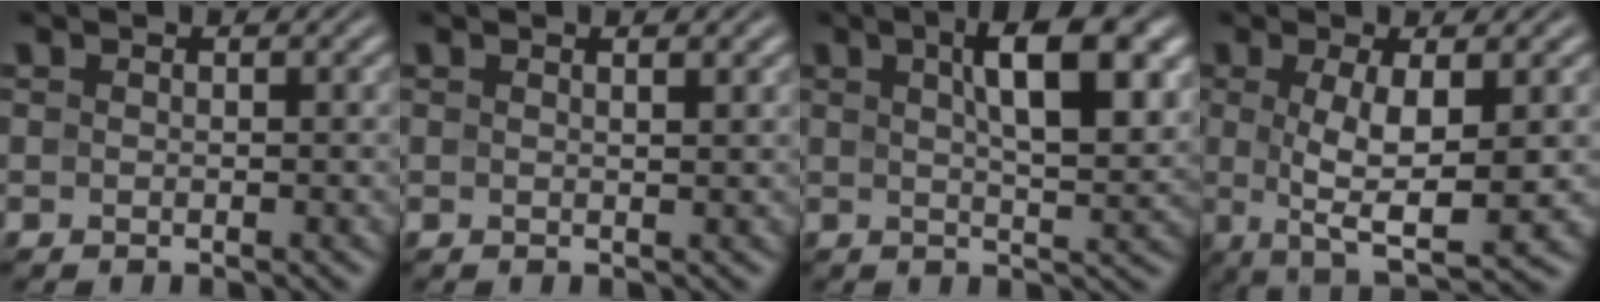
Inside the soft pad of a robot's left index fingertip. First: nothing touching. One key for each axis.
{"total": 1.4, "fx": 0.9, "fy": 0.4, "fz": 1.0, "tx": -0.009, "ty": 0.004, "tz": 0.010}
{"total": 8.0, "fx": 2.8, "fy": 2.6, "fz": 7.1, "tx": -0.099, "ty": 0.011, "tz": 0.044}
{"total": 6.9, "fx": 0.0, "fy": 1.8, "fz": 6.7, "tx": -0.111, "ty": -0.005, "tz": 0.003}